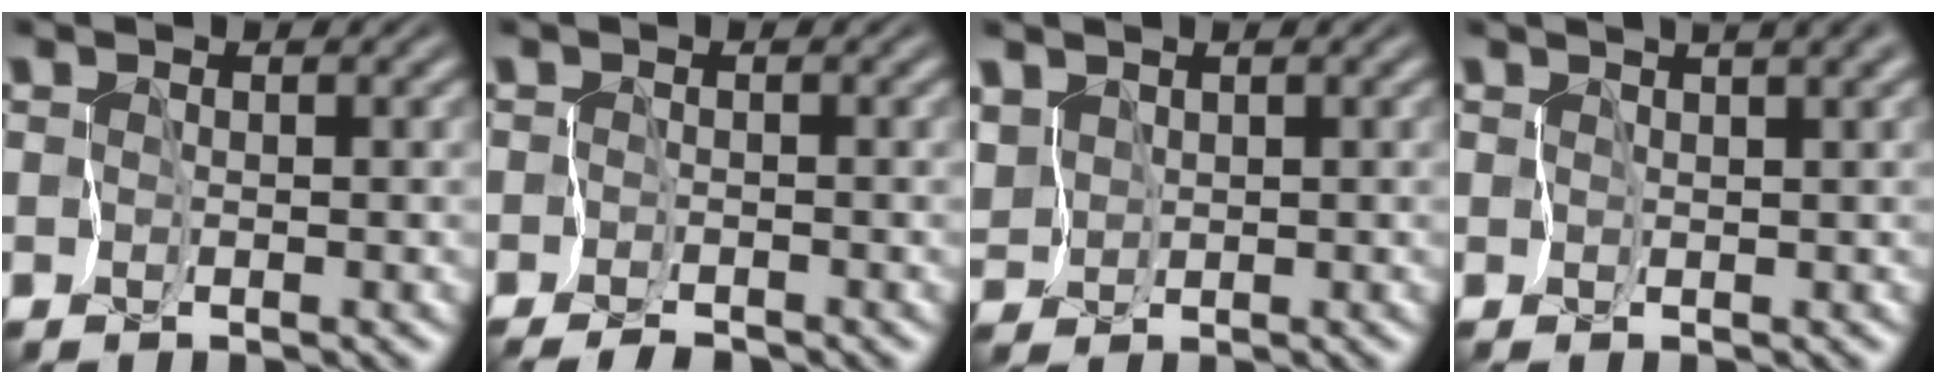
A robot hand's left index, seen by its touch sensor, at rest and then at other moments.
{"total": 1.5, "force": [-1.4, 0.3, 0.2], "torque": [0.008, -0.003, -0.028]}
{"total": 2.0, "force": [0.8, 1.6, 0.9], "torque": [-0.032, 0.002, 0.017]}
{"total": 5.8, "force": [3.5, 1.8, 4.2], "torque": [-0.060, 0.029, 0.048]}